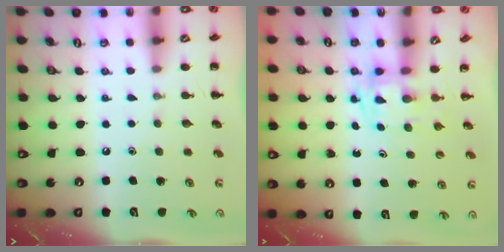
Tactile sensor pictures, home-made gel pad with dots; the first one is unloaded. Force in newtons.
{"total": 2.4, "press": 2.2, "slide": 1.1}